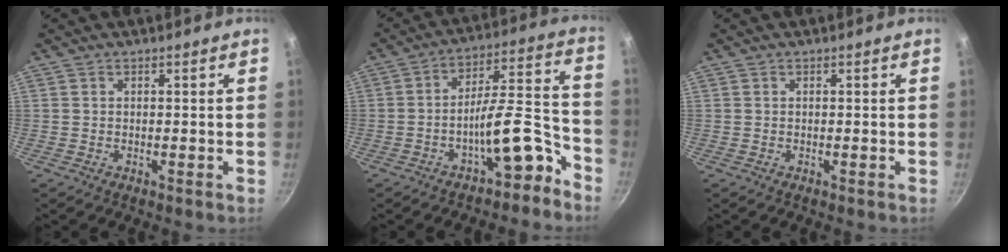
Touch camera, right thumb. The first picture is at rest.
{"total": 12.4, "force": [-7.3, 4.4, 9.1], "torque": [-0.094, 0.090, -0.106]}
{"total": 0.0}